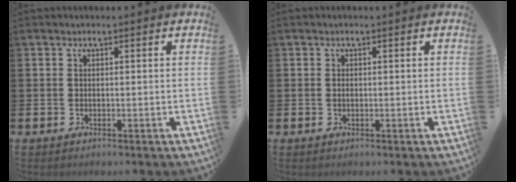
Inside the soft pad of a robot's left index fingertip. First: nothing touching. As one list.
[{"total": 0.5, "force": [0.1, 0.3, 0.4], "torque": [-0.008, 0.000, 0.002]}]